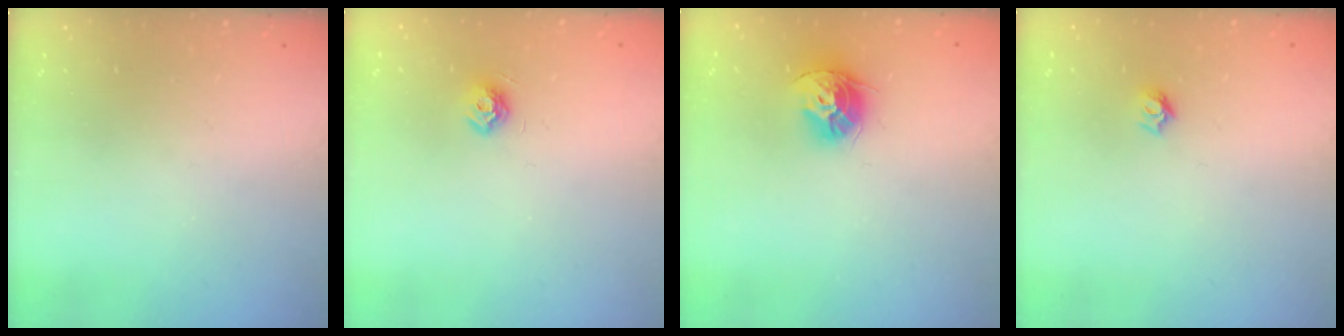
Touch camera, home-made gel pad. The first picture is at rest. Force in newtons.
{"total": 7.6, "press": 7.5, "slide": 1.1}
{"total": 11.1, "press": 11.0, "slide": 0.9}
{"total": 5.5, "press": 5.5, "slide": 0.5}